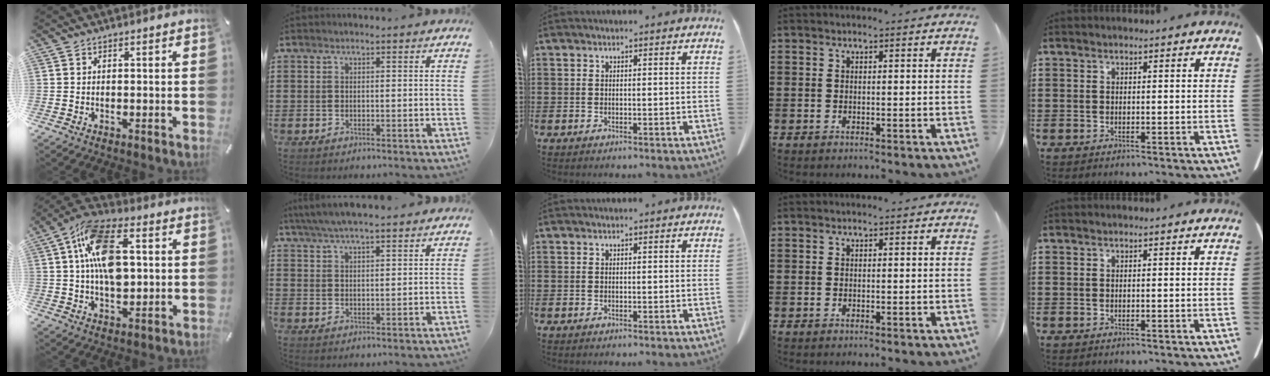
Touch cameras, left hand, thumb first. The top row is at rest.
{"thumb": {"total": 15.3, "force": [2.0, 9.1, 12.1], "torque": [-0.224, 0.007, 0.033]}, "index": {"total": 4.6, "force": [4.1, 0.3, 2.0], "torque": [-0.049, -0.006, 0.074]}}